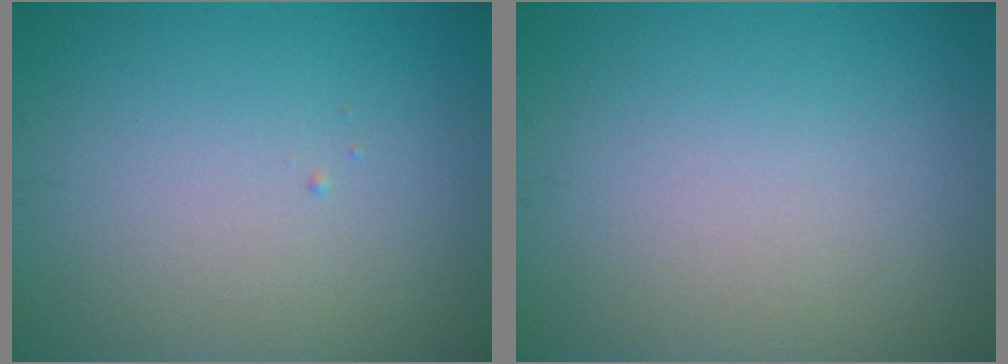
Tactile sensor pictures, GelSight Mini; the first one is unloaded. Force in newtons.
{"total": 0.0}